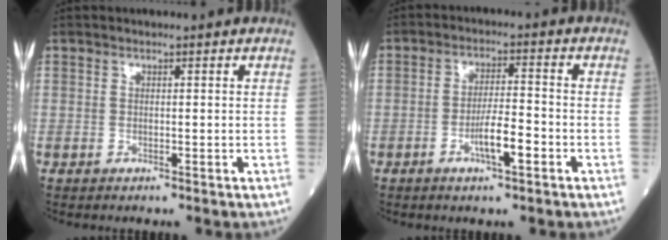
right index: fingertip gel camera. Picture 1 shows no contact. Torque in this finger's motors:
{"motor_torque": [1.03, -0.43, 0.45, 0.10]}